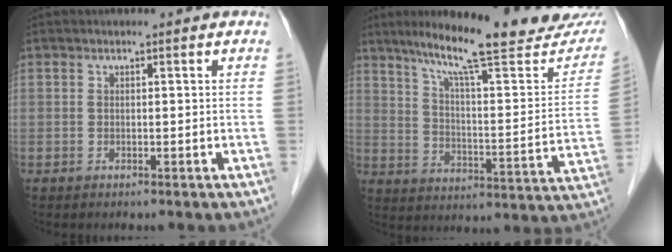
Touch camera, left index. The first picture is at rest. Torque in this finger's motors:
{"motor_torque": [-0.02, -0.14, 0.52, 0.10]}